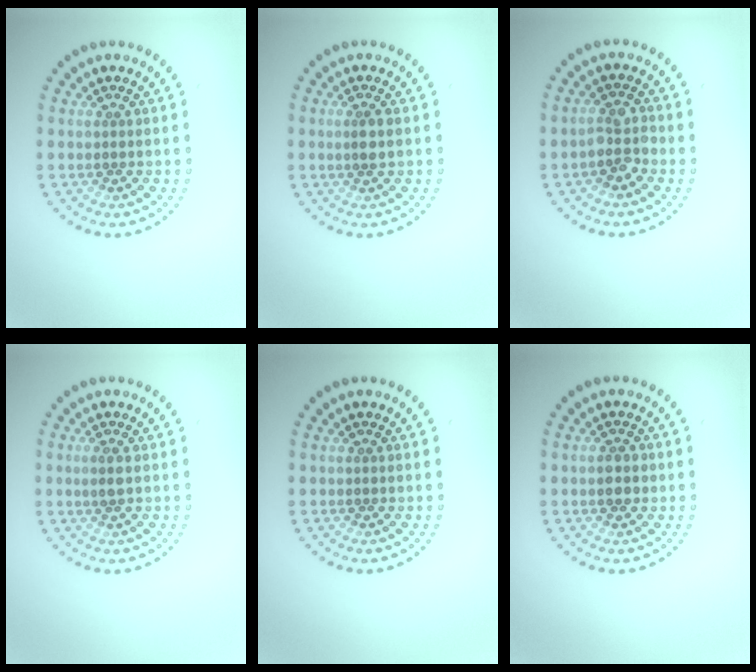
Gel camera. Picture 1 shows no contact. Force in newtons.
{"total": 1.5, "press": 1.3, "slide": 0.8}
{"total": 2.5, "press": 2.2, "slide": 1.1}
{"total": 1.3, "press": 1.2, "slide": 0.5}
{"total": 0.0}
{"total": 1.3, "press": 1.3, "slide": 0.1}